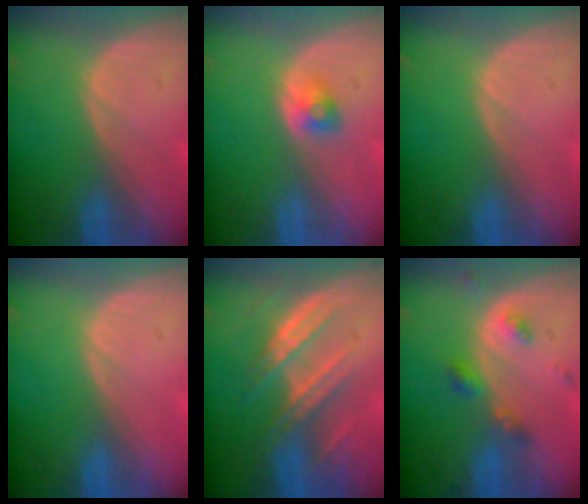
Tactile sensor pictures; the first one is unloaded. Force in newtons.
{"total": 2.4, "press": 2.2, "slide": 0.7}
{"total": 0.0}
{"total": 0.0}
{"total": 7.5, "press": 7.2, "slide": 1.9}
{"total": 4.2, "press": 4.1, "slide": 1.1}